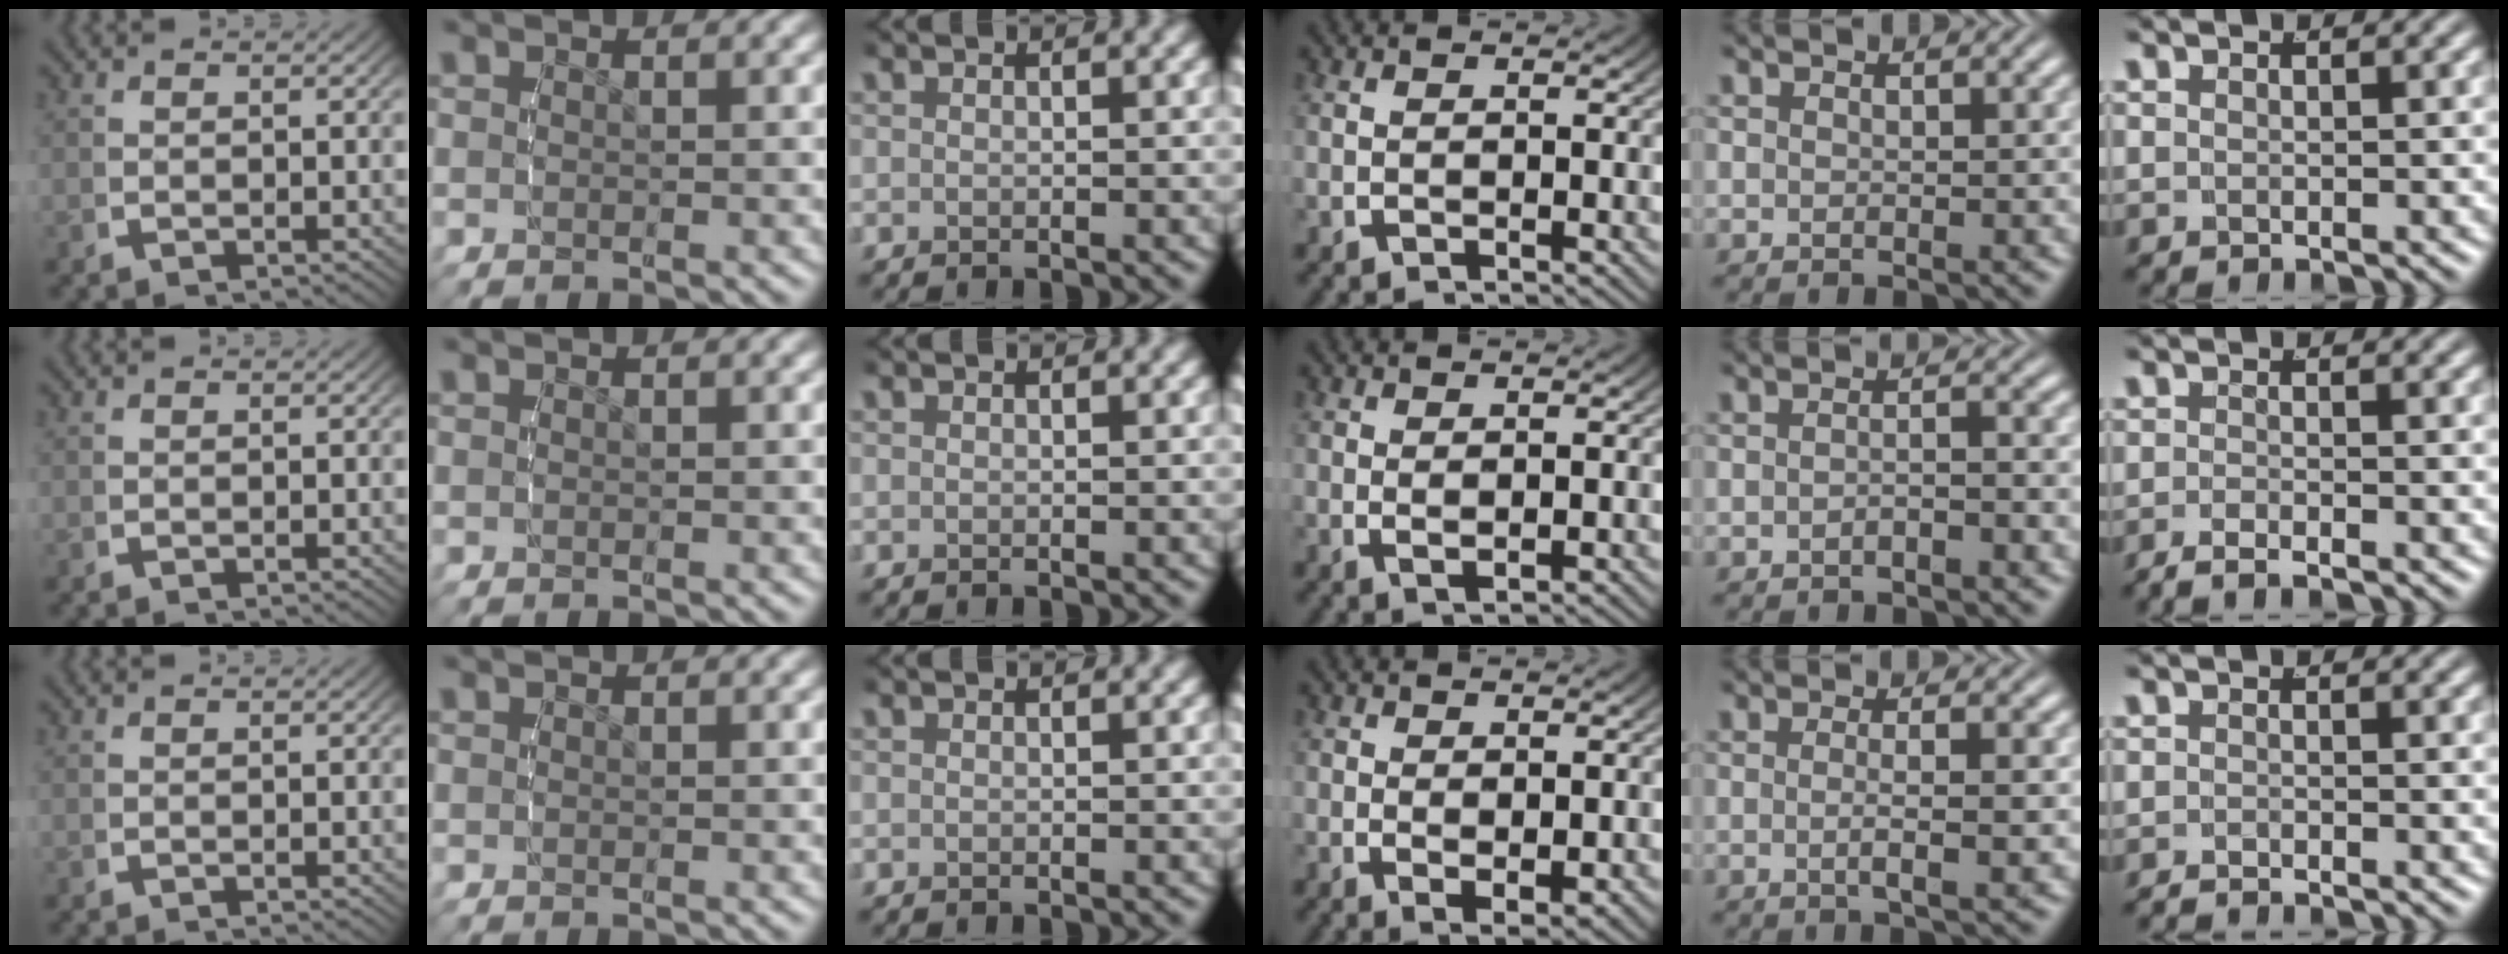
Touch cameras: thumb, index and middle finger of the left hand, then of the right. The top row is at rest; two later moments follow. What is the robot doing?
{"motion": "lift_and_place", "object": "bandage"}